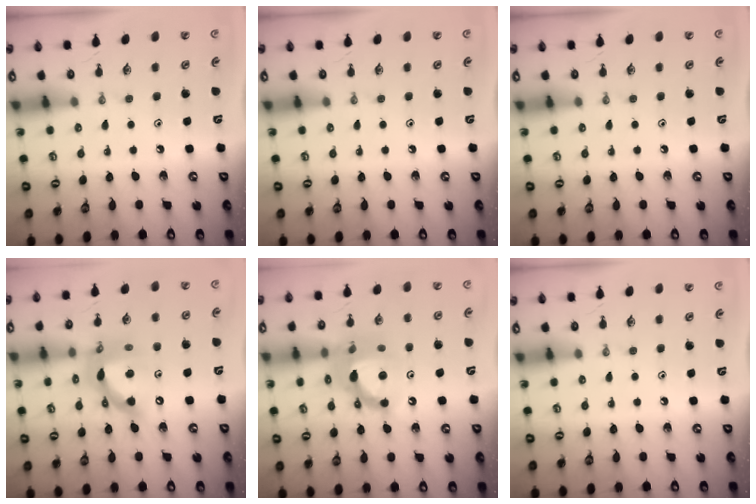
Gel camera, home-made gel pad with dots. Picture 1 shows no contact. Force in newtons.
{"total": 0.0}
{"total": 0.0}
{"total": 12.7, "press": 12.6, "slide": 1.5}
{"total": 13.4, "press": 13.3, "slide": 1.9}
{"total": 0.0}